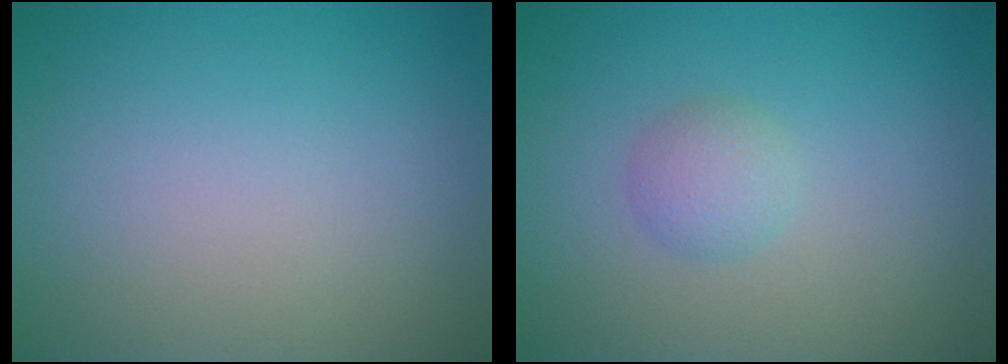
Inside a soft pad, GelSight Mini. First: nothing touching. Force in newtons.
{"total": 1.7, "press": 1.7, "slide": 0.1}